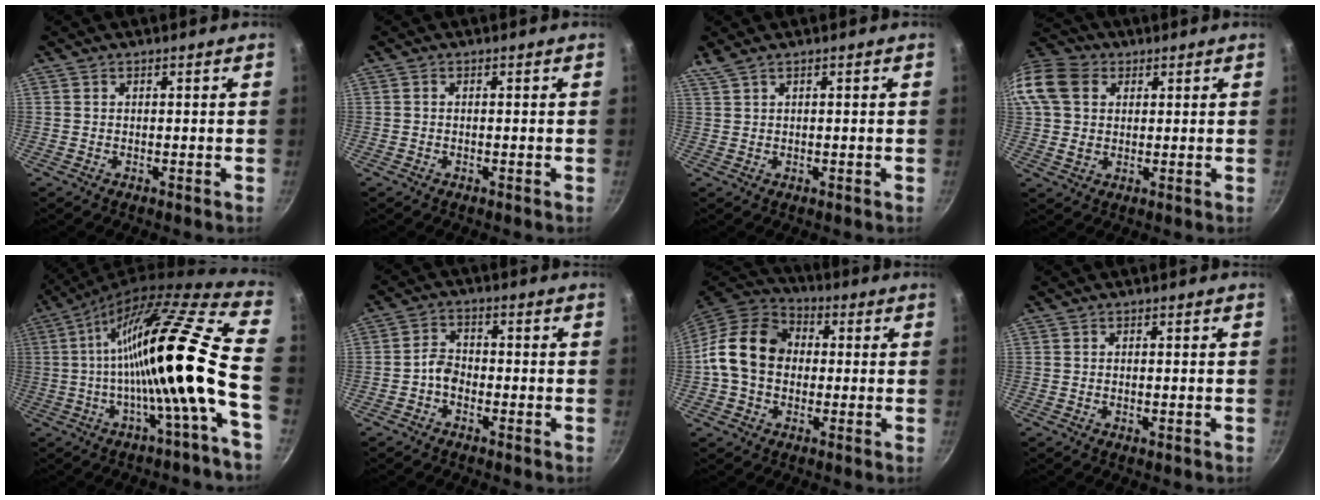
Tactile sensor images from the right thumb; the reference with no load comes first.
{"total": 0.5, "force": [-0.3, 0.1, 0.4], "torque": [-0.011, 0.005, -0.006]}
{"total": 1.9, "force": [0.9, 0.3, 1.7], "torque": [-0.038, 0.001, 0.020]}
{"total": 15.7, "force": [4.5, 12.3, 8.7], "torque": [-0.191, 0.017, 0.073]}
{"total": 21.5, "force": [-3.4, 2.4, 21.1], "torque": [-0.303, 0.027, -0.061]}
{"total": 3.5, "force": [-1.7, 2.5, 1.9], "torque": [-0.025, 0.027, -0.037]}
{"total": 14.9, "force": [0.3, 11.6, 9.3], "torque": [-0.141, 0.029, -0.014]}
{"total": 0.9, "force": [-0.2, 0.3, 0.9], "torque": [-0.016, 0.000, -0.005]}